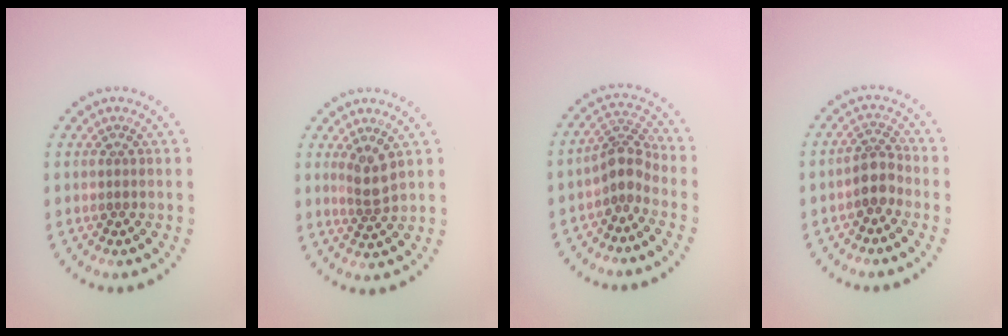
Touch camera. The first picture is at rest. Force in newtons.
{"total": 2.2, "press": 1.8, "slide": 1.3}
{"total": 2.9, "press": 2.2, "slide": 1.8}
{"total": 2.5, "press": 2.1, "slide": 1.3}